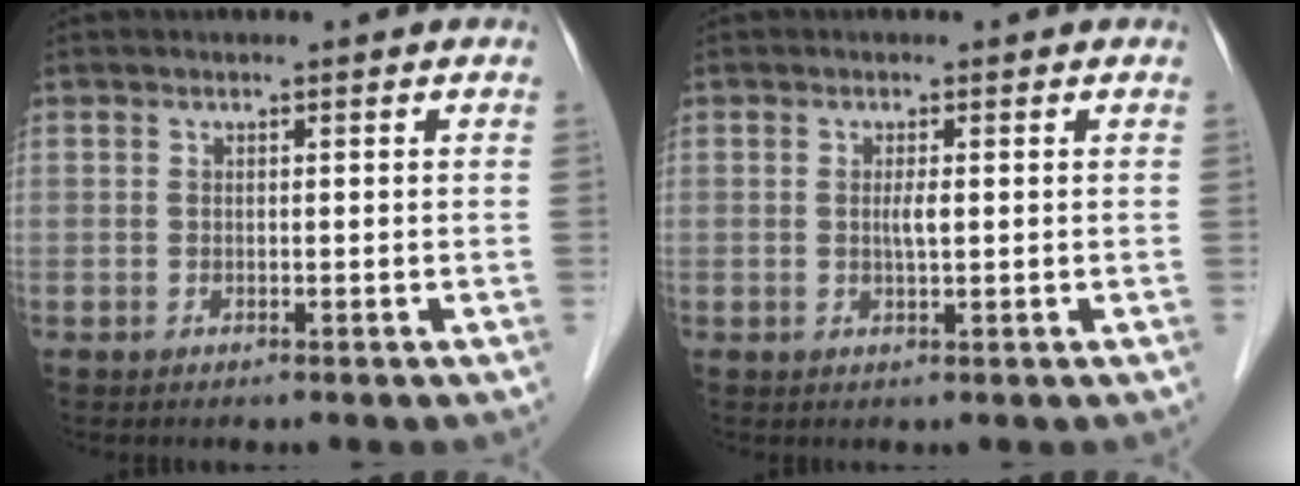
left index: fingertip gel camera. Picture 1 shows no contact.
{"total": 1.6, "force": [0.3, 0.2, 1.5], "torque": [-0.033, 0.000, 0.006]}